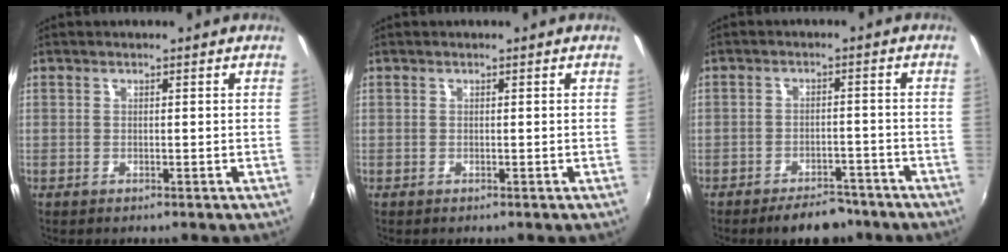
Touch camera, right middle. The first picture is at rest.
{"total": 0.0}
{"total": 7.3, "force": [-5.9, 2.9, 3.0], "torque": [-0.066, 0.008, -0.077]}